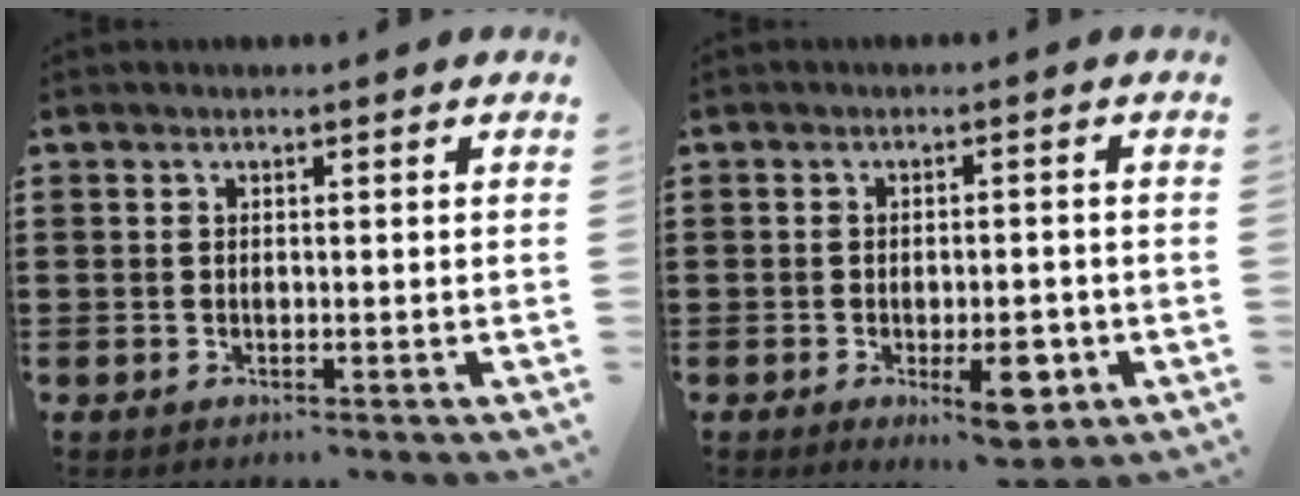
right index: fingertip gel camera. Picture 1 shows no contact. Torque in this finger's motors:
{"motor_torque": [0.18, -0.12, 0.48, 0.10]}